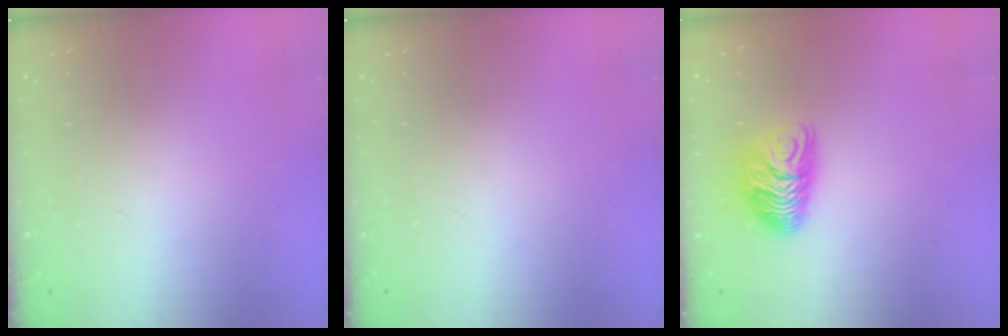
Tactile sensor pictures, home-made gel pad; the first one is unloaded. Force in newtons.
{"total": 0.0}
{"total": 8.8, "press": 8.8, "slide": 0.3}